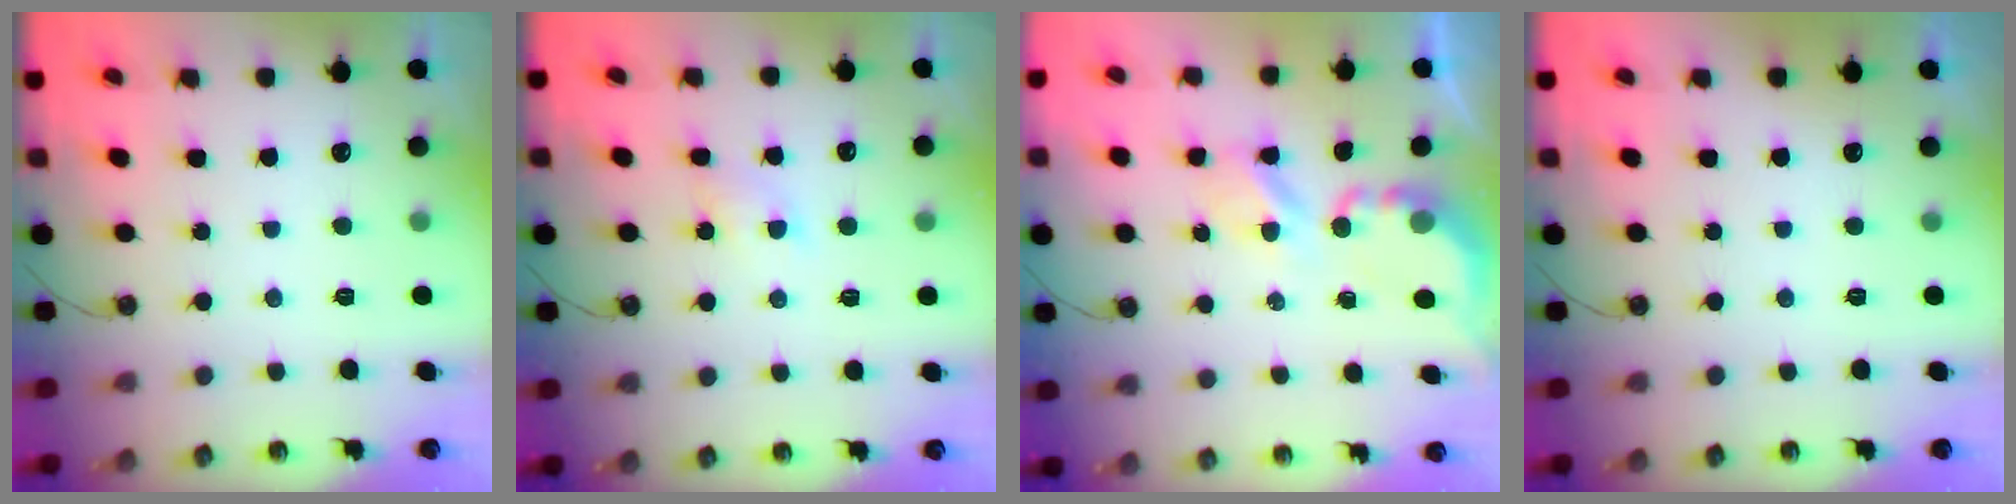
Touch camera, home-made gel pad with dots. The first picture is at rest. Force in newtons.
{"total": 4.8, "press": 4.8, "slide": 0.6}
{"total": 4.9, "press": 4.8, "slide": 0.4}
{"total": 0.0}